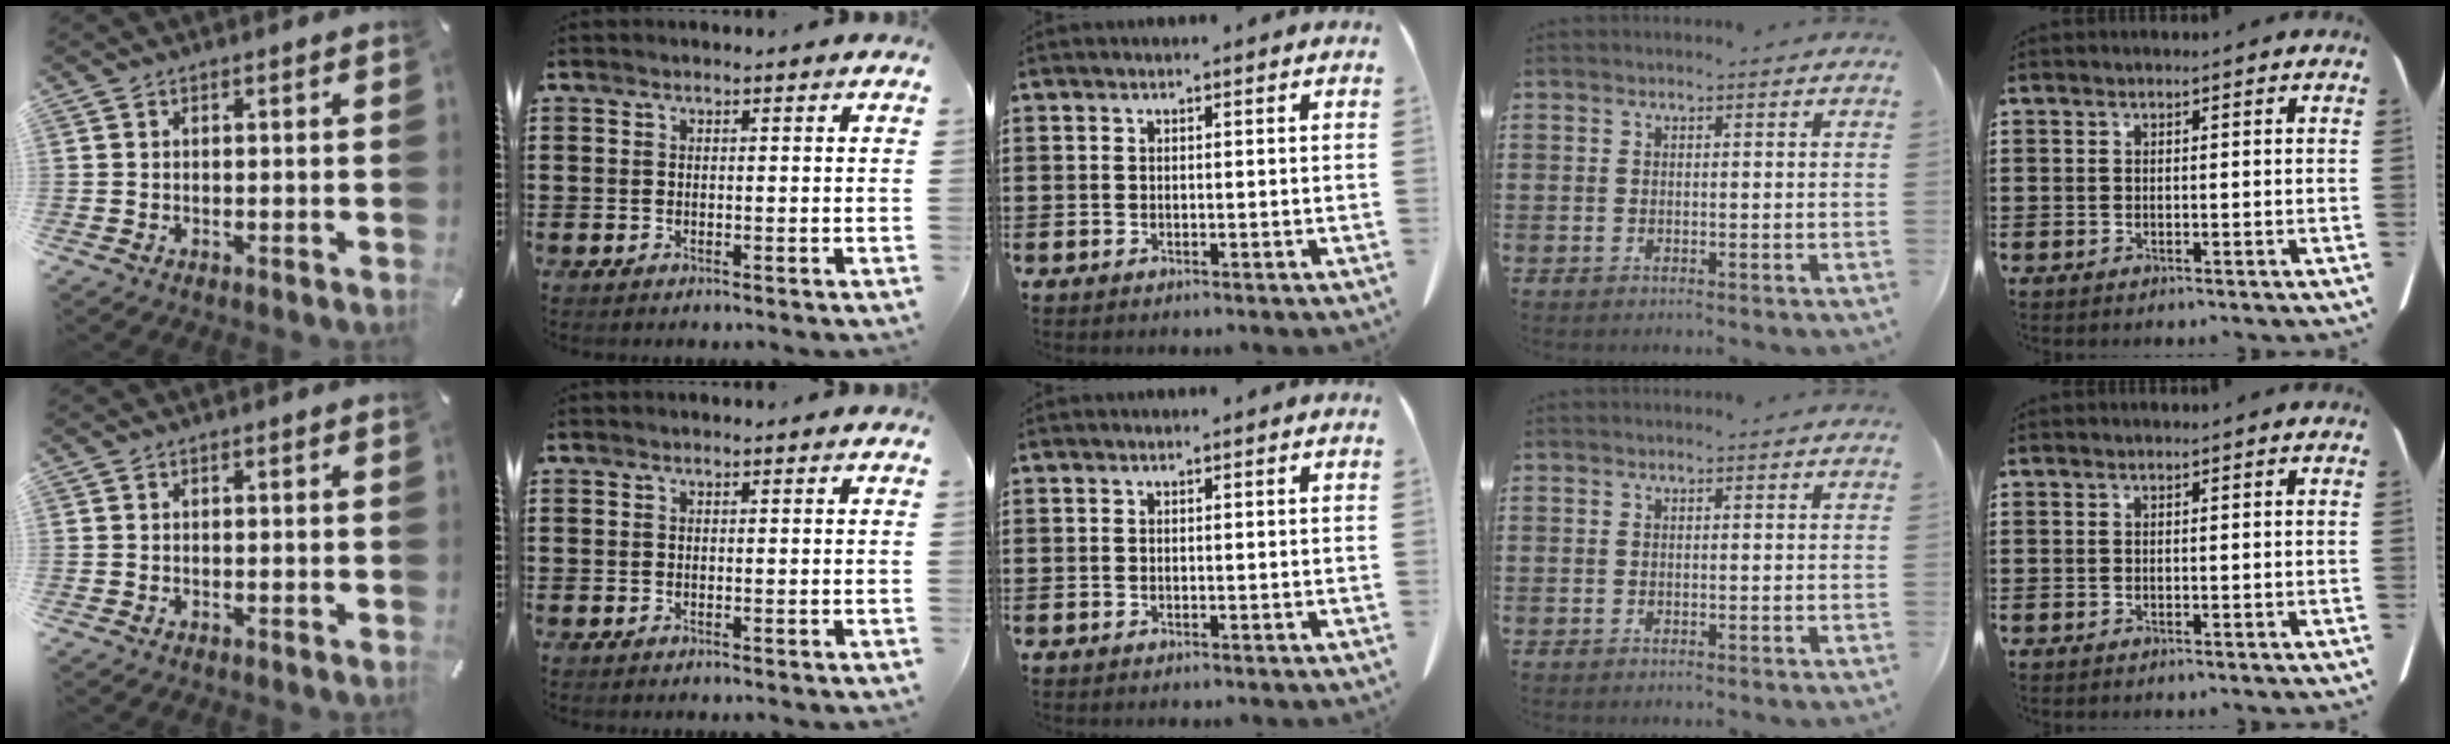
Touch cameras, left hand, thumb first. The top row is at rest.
{}